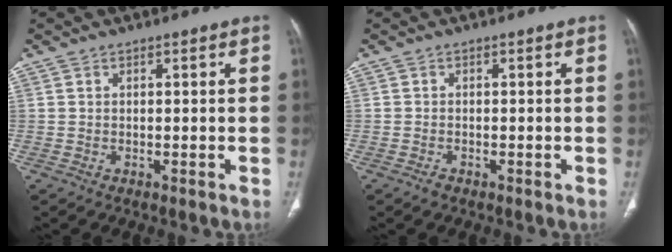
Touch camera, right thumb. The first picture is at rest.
{"total": 1.0, "force": [-0.7, 0.6, 0.5], "torque": [-0.013, 0.001, -0.013]}